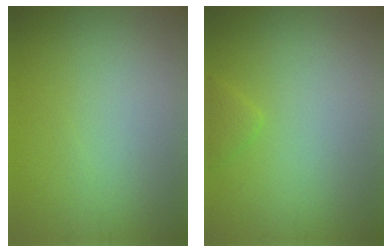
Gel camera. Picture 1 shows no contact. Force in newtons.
{"total": 1.0, "press": 1.0, "slide": 0.1}